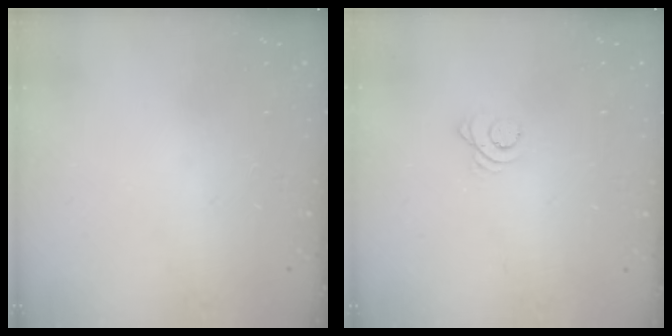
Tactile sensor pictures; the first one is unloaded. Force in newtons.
{"total": 2.4, "press": 2.4, "slide": 0.3}